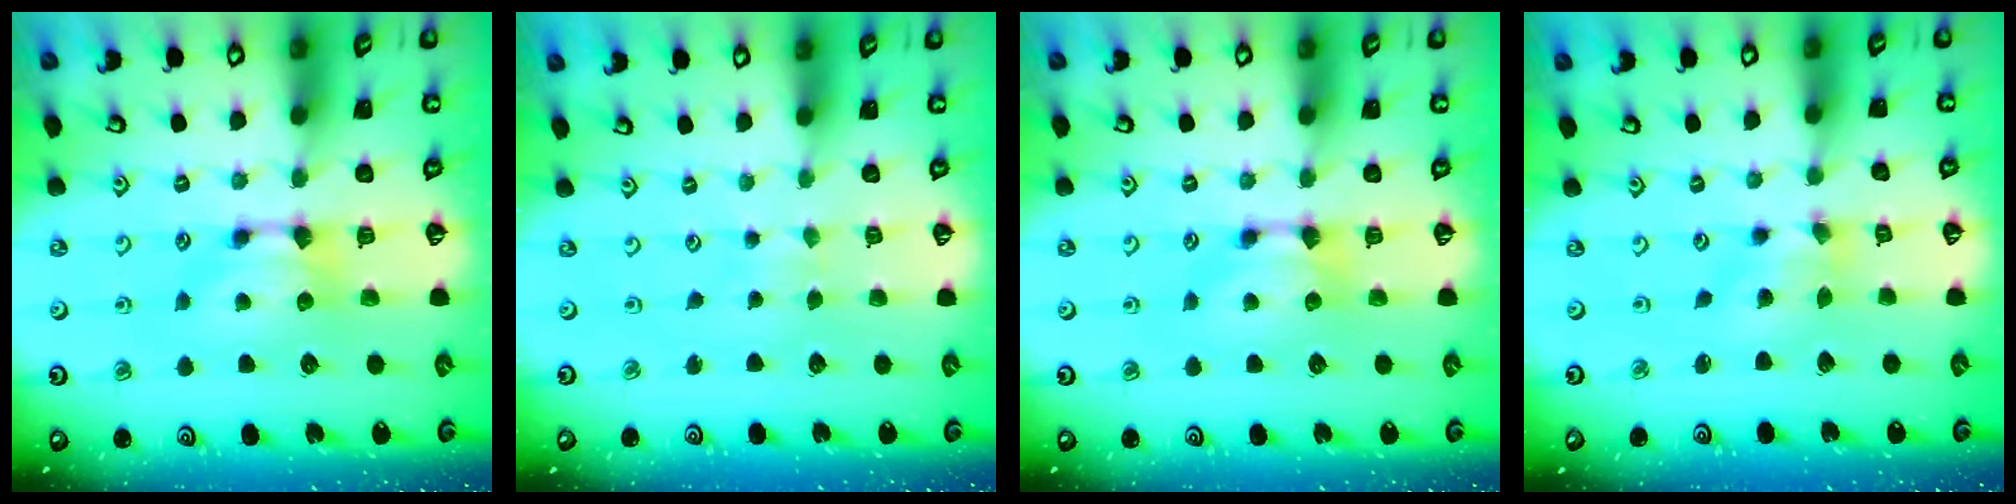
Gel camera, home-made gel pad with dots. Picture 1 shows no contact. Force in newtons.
{"total": 3.6, "press": 3.6, "slide": 0.1}
{"total": 0.0}
{"total": 1.5, "press": 0.7, "slide": 1.3}